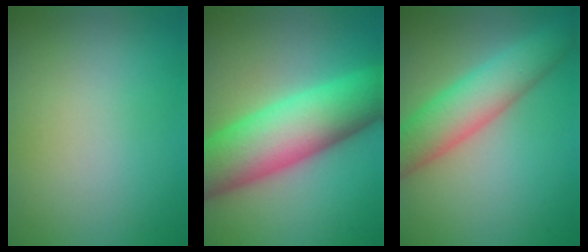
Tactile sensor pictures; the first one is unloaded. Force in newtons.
{"total": 11.1, "press": 11.1, "slide": 0.5}
{"total": 6.2, "press": 6.2, "slide": 0.2}